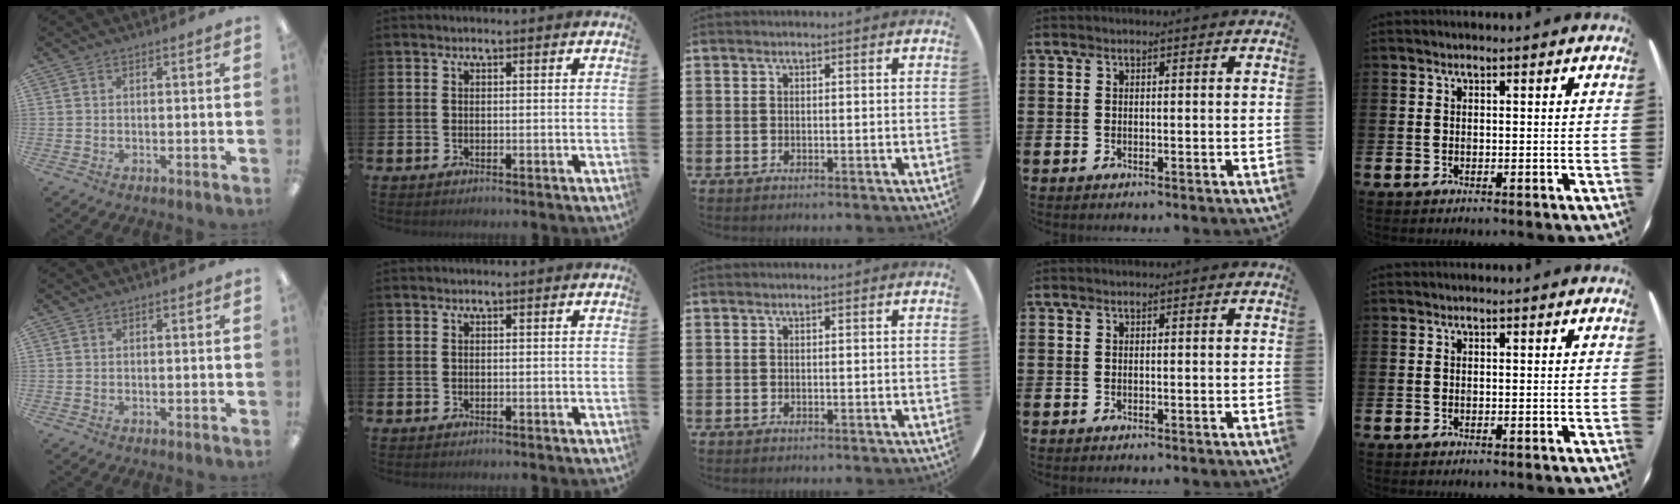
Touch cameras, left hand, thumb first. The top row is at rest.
{}